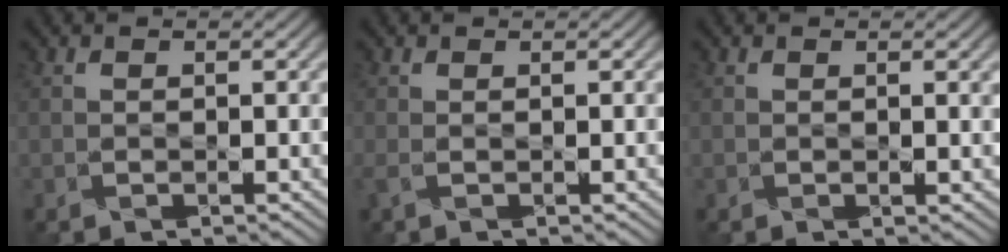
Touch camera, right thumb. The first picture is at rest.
{"total": 0.8, "force": [-0.2, 0.0, 0.7], "torque": [-0.020, -0.003, -0.004]}
{"total": 0.7, "force": [0.3, 0.1, 0.6], "torque": [-0.009, -0.004, 0.005]}